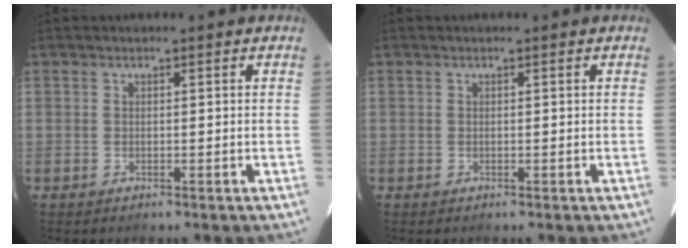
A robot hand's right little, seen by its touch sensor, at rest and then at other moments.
{"total": 0.0}